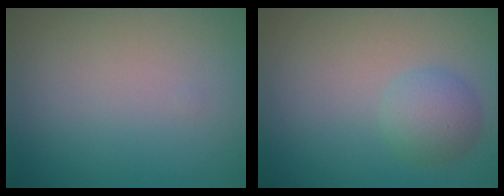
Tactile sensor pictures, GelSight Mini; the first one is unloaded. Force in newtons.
{"total": 2.6, "press": 2.6, "slide": 0.1}